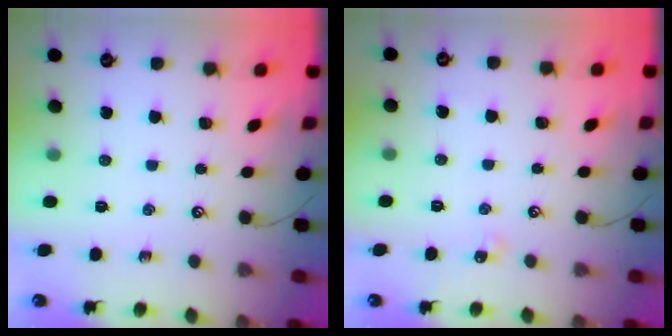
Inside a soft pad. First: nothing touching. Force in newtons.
{"total": 3.2, "press": 3.2, "slide": 0.5}